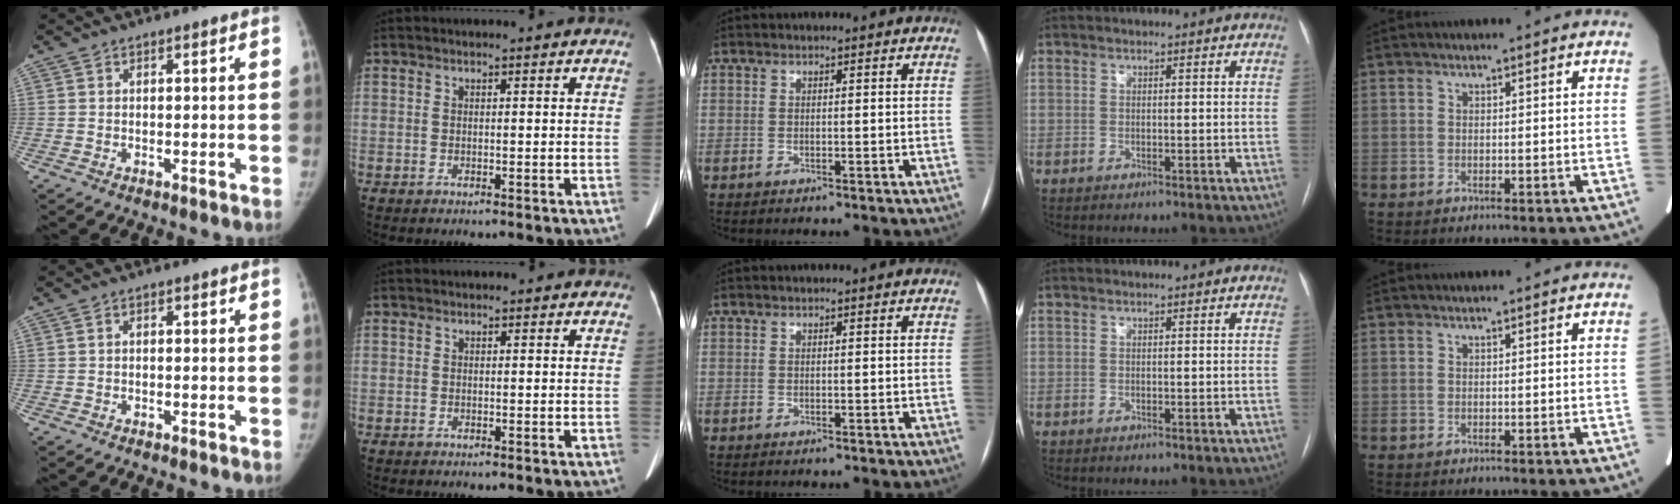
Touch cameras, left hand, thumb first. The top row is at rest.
{"thumb": {"total": 0.7, "force": [-0.1, 0.5, 0.4], "torque": [0.001, 0.003, -0.007]}, "index": {"total": 0.7, "force": [0.2, 0.7, 0.0], "torque": [0.006, 0.003, -0.003]}}